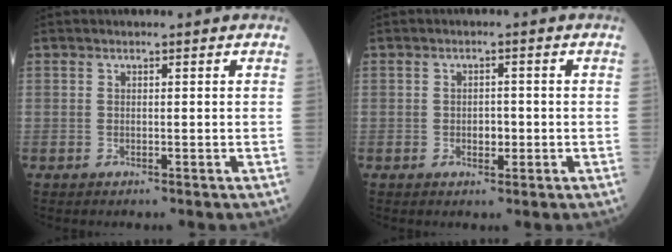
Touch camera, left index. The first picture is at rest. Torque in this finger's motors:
{"motor_torque": [0.16, 0.11, 0.00, 0.00]}